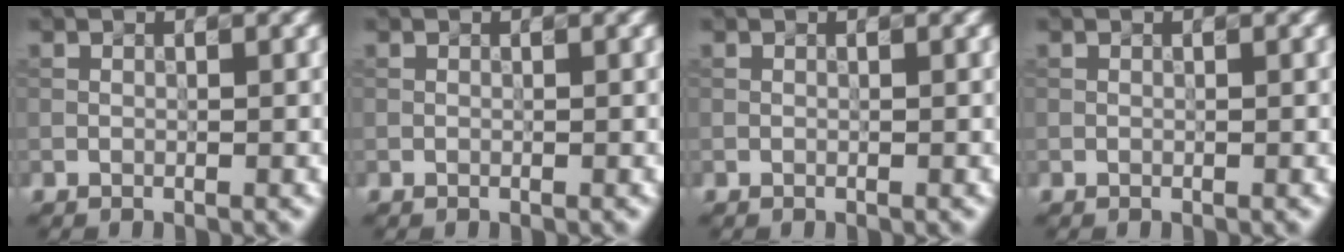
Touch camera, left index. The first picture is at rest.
{"total": 0.0}
{"total": 0.0}
{"total": 0.0}